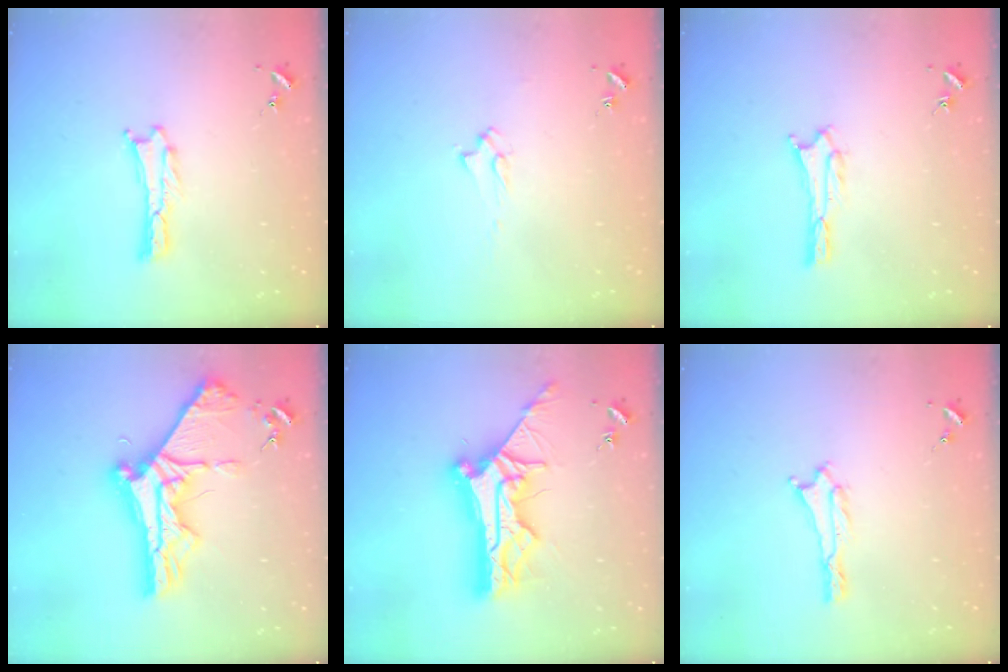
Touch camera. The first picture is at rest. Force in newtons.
{"total": 2.0, "press": 2.0, "slide": 0.3}
{"total": 1.6, "press": 1.6, "slide": 0.2}
{"total": 10.0, "press": 9.9, "slide": 1.3}
{"total": 12.0, "press": 12.0, "slide": 1.2}
{"total": 0.0}